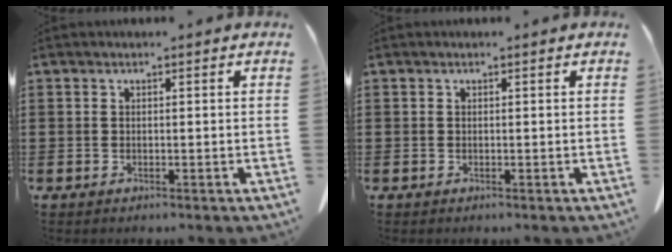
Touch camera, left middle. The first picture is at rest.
{"total": 0.0}